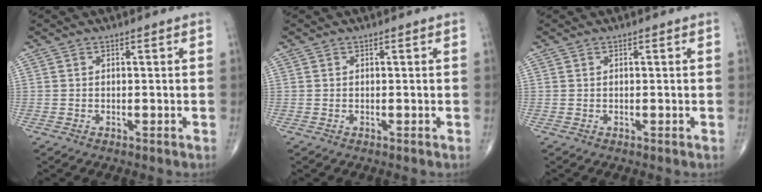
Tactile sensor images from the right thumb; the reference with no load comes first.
{"total": 0.0}
{"total": 0.0}